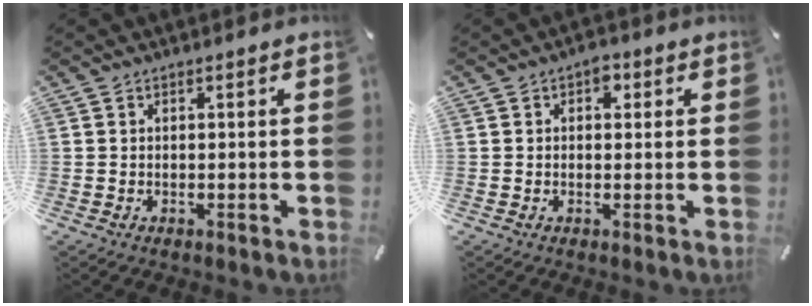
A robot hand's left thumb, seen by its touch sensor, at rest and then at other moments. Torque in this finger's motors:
{"motor_torque": [0.48, 0.28, 0.25, -0.29, 0.06]}